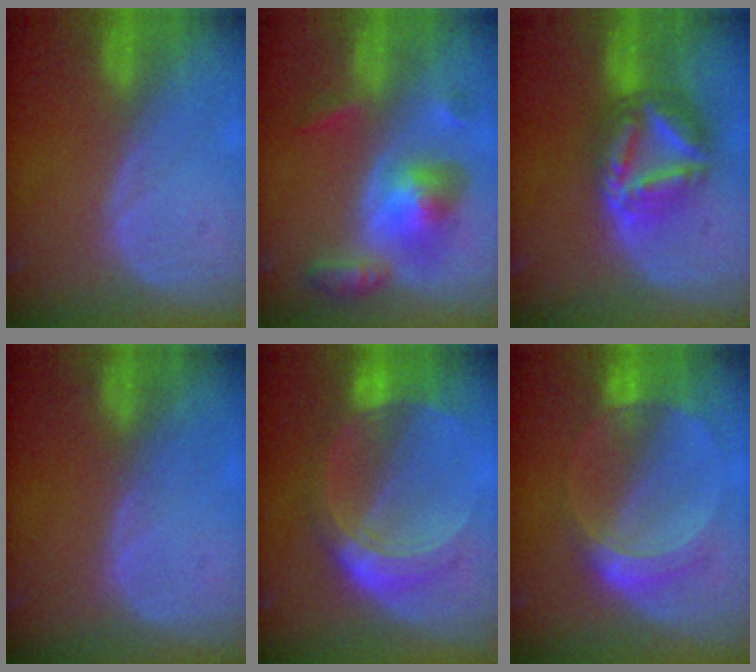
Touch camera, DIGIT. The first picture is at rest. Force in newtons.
{"total": 7.8, "press": 7.8, "slide": 0.5}
{"total": 9.1, "press": 9.1, "slide": 0.8}
{"total": 0.0}
{"total": 8.3, "press": 8.3, "slide": 0.7}
{"total": 6.2, "press": 5.7, "slide": 2.6}